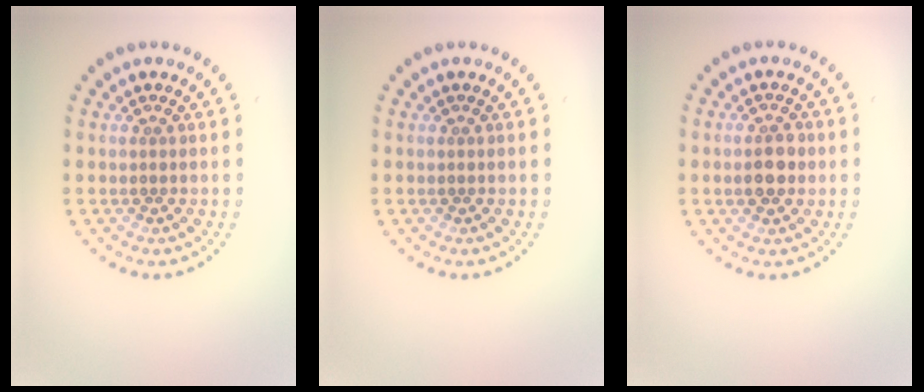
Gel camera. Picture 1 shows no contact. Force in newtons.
{"total": 0.0}
{"total": 2.8, "press": 2.8, "slide": 0.2}